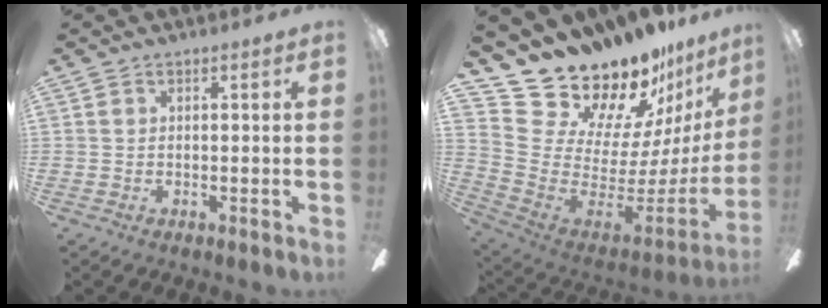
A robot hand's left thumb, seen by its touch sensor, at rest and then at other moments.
{"total": 18.1, "force": [17.0, 5.4, 3.0], "torque": [-0.078, -0.160, 0.325]}